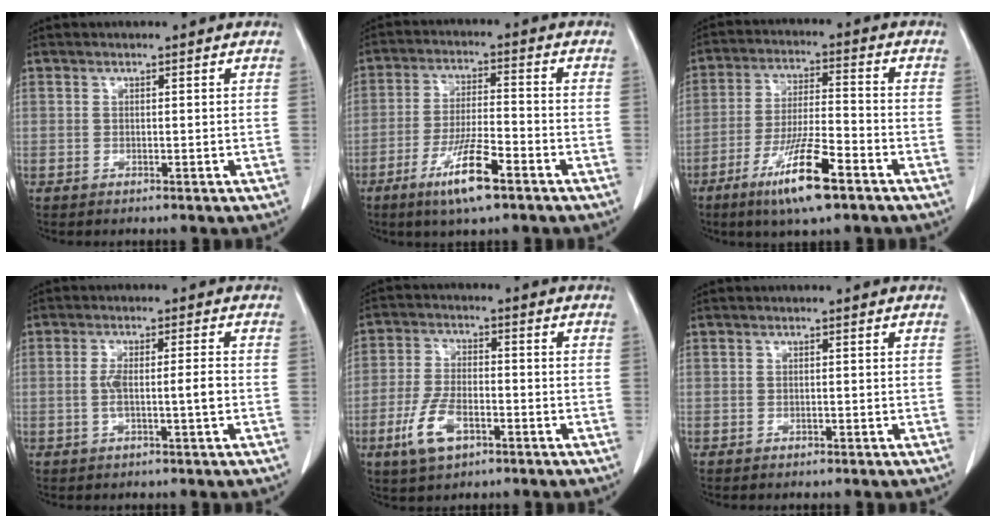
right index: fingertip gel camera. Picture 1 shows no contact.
{"total": 9.2, "force": [-5.4, 1.1, 7.4], "torque": [-0.141, -0.014, -0.095]}
{"total": 11.4, "force": [-6.6, 1.2, 9.2], "torque": [-0.175, -0.021, -0.118]}
{"total": 4.4, "force": [-0.8, 0.3, 4.3], "torque": [-0.087, 0.006, -0.010]}
{"total": 7.8, "force": [-3.6, 3.6, 6.0], "torque": [-0.135, -0.003, -0.067]}
{"total": 0.0}